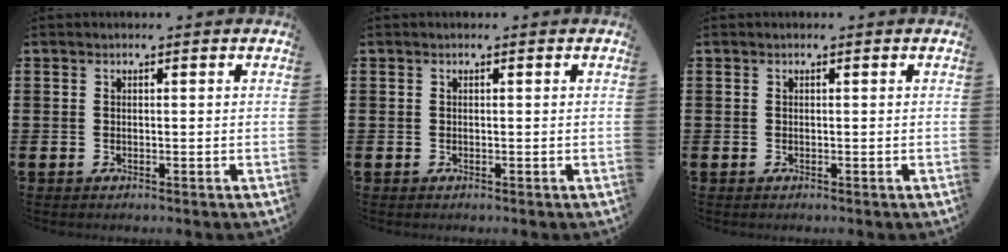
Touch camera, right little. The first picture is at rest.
{"total": 0.0}
{"total": 0.0}